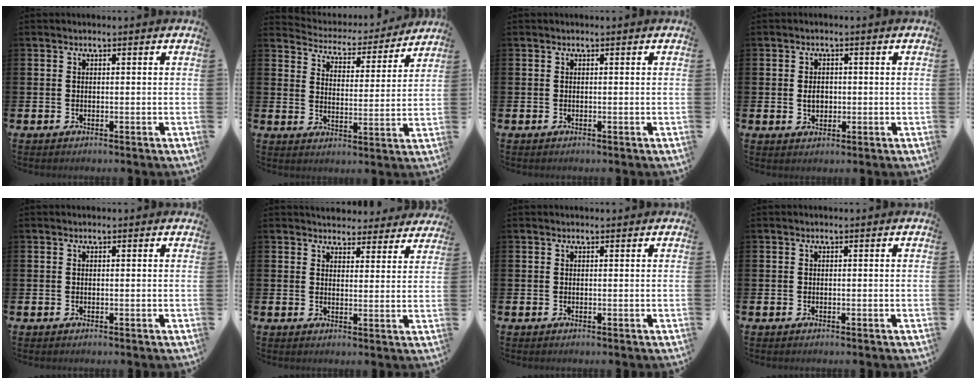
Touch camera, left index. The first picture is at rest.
{"total": 4.6, "force": [4.5, 1.2, 0.2], "torque": [-0.028, -0.047, 0.071]}
{"total": 0.0}
{"total": 2.4, "force": [0.1, 1.8, 1.6], "torque": [-0.015, 0.001, -0.005]}
{"total": 0.0}
{"total": 4.6, "force": [4.4, 1.4, 0.0], "torque": [-0.006, -0.029, 0.078]}
{"total": 0.0}
{"total": 0.0}